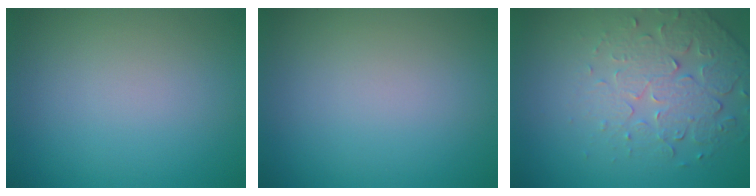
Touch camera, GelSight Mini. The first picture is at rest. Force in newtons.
{"total": 0.0}
{"total": 5.1, "press": 3.7, "slide": 3.5}